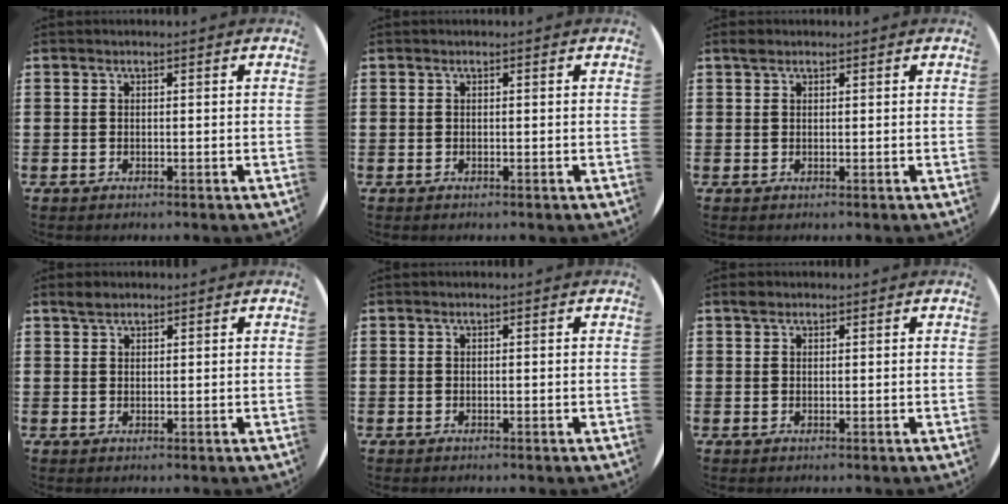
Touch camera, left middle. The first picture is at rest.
{"total": 0.0}
{"total": 1.0, "force": [0.8, 0.5, 0.3], "torque": [0.001, 0.001, 0.013]}
{"total": 1.5, "force": [1.4, 0.5, 0.3], "torque": [-0.001, 0.000, 0.024]}
{"total": 0.0}
{"total": 0.9, "force": [0.8, 0.5, 0.2], "torque": [0.003, 0.000, 0.013]}